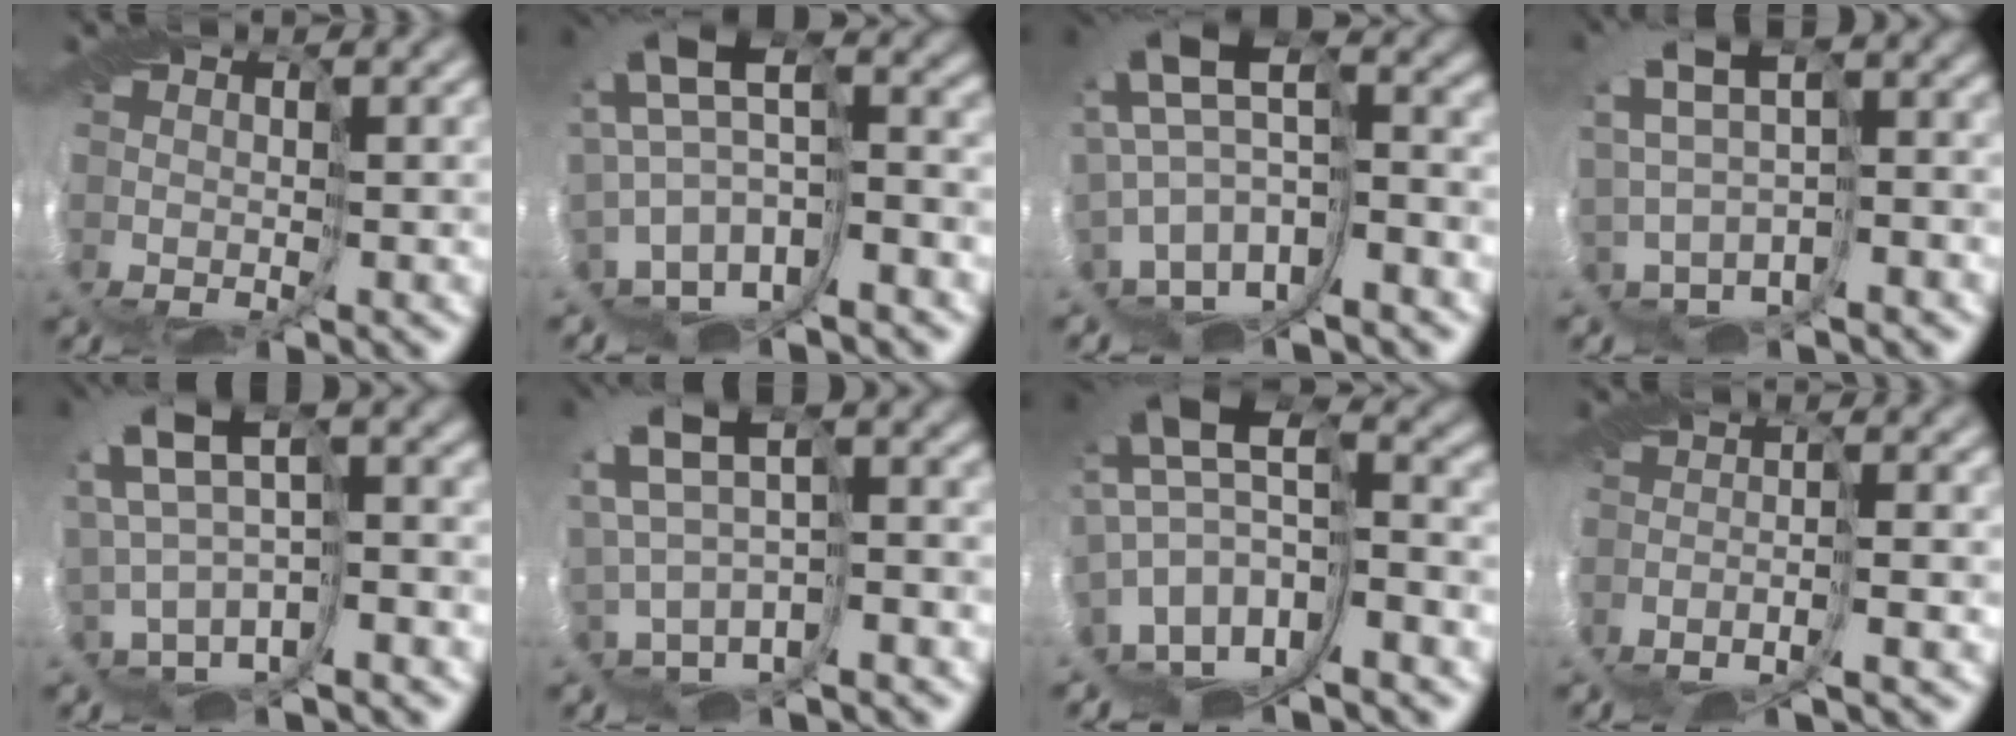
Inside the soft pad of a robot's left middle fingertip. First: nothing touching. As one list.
[{"total": 7.4, "force": [-0.7, 3.0, 6.8], "torque": [-0.164, 0.022, -0.006]}, {"total": 8.3, "force": [-0.2, 3.6, 7.5], "torque": [-0.181, 0.017, 0.009]}, {"total": 3.0, "force": [0.8, 0.2, 2.9], "torque": [-0.049, 0.028, 0.012]}, {"total": 5.2, "force": [2.0, 1.1, 4.6], "torque": [-0.100, 0.028, 0.034]}, {"total": 4.1, "force": [1.8, 1.1, 3.5], "torque": [-0.083, 0.026, 0.030]}, {"total": 8.4, "force": [-1.0, 4.2, 7.2], "torque": [-0.166, 0.014, 0.003]}, {"total": 2.4, "force": [-2.1, -0.4, 1.0], "torque": [-0.019, 0.000, -0.045]}]